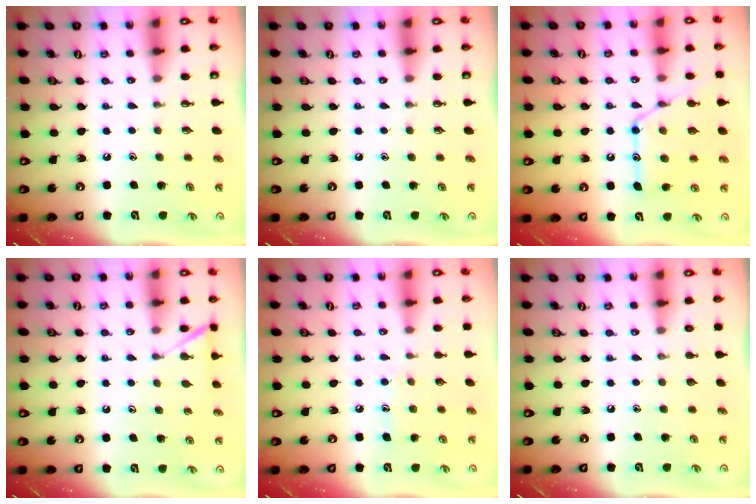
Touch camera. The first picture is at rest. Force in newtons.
{"total": 0.0}
{"total": 15.9, "press": 15.9, "slide": 1.4}
{"total": 5.9, "press": 5.9, "slide": 0.5}
{"total": 6.5, "press": 6.5, "slide": 0.6}
{"total": 0.0}